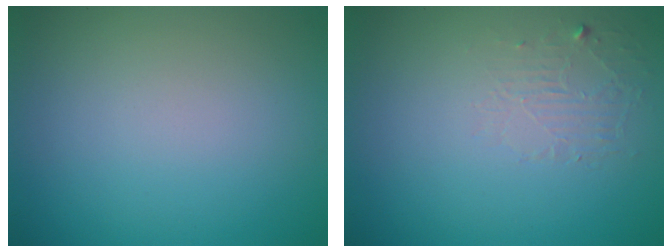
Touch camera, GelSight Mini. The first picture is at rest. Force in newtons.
{"total": 1.4, "press": 0.1, "slide": 1.4}